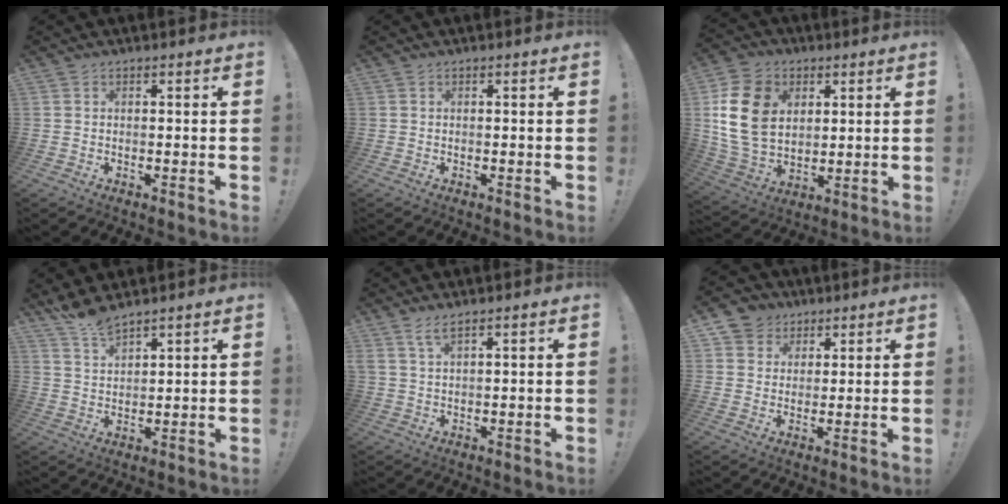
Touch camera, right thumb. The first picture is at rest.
{"total": 0.0}
{"total": 17.8, "force": [4.6, 13.8, 10.3], "torque": [-0.204, -0.015, 0.089]}
{"total": 6.2, "force": [5.7, 0.9, 2.2], "torque": [-0.051, -0.036, 0.105]}
{"total": 3.5, "force": [2.4, 0.4, 2.6], "torque": [-0.053, -0.004, 0.042]}
{"total": 6.2, "force": [2.9, 5.4, 0.7], "torque": [-0.016, -0.016, 0.060]}